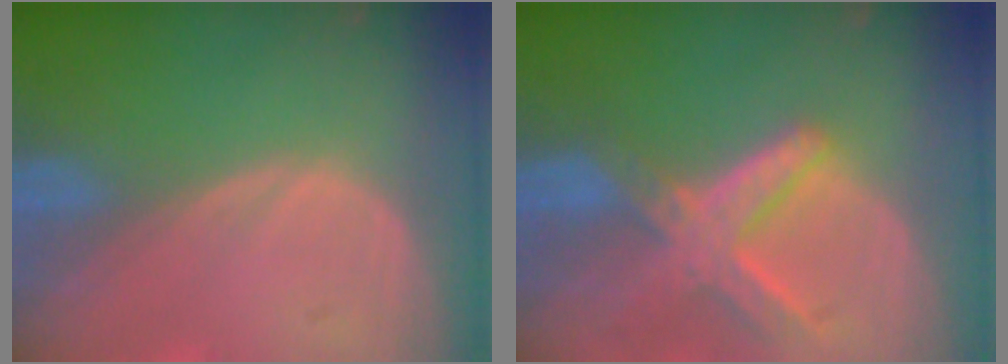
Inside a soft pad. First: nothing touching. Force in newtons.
{"total": 8.2, "press": 7.1, "slide": 4.1}